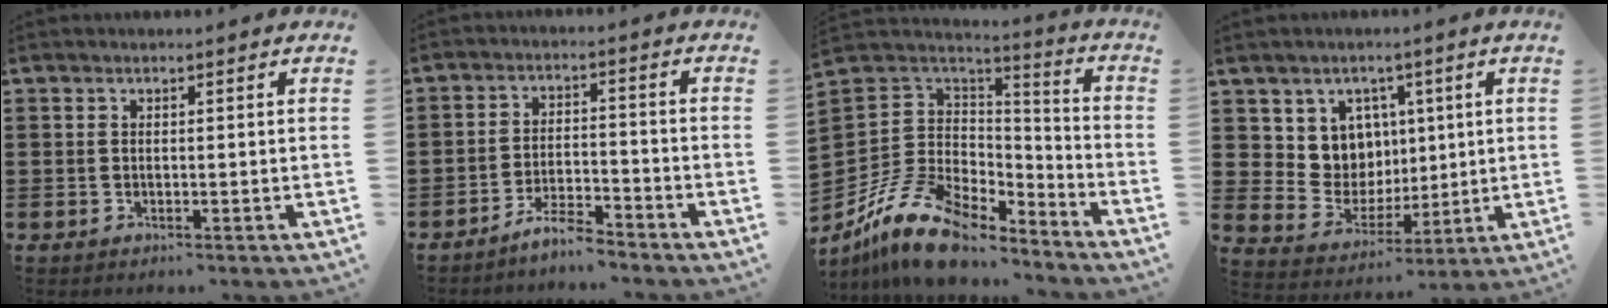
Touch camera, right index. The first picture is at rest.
{"total": 4.9, "force": [-4.5, 0.5, 1.8], "torque": [-0.037, 0.005, -0.088]}
{"total": 13.7, "force": [-9.3, 7.2, 7.0], "torque": [-0.171, 0.027, -0.175]}
{"total": 8.1, "force": [2.9, 7.3, 1.6], "torque": [-0.066, -0.016, 0.061]}